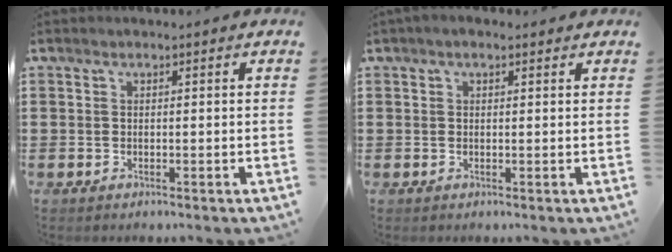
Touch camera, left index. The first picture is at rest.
{"total": 1.1, "force": [0.5, 0.7, 0.8], "torque": [-0.015, 0.006, 0.007]}